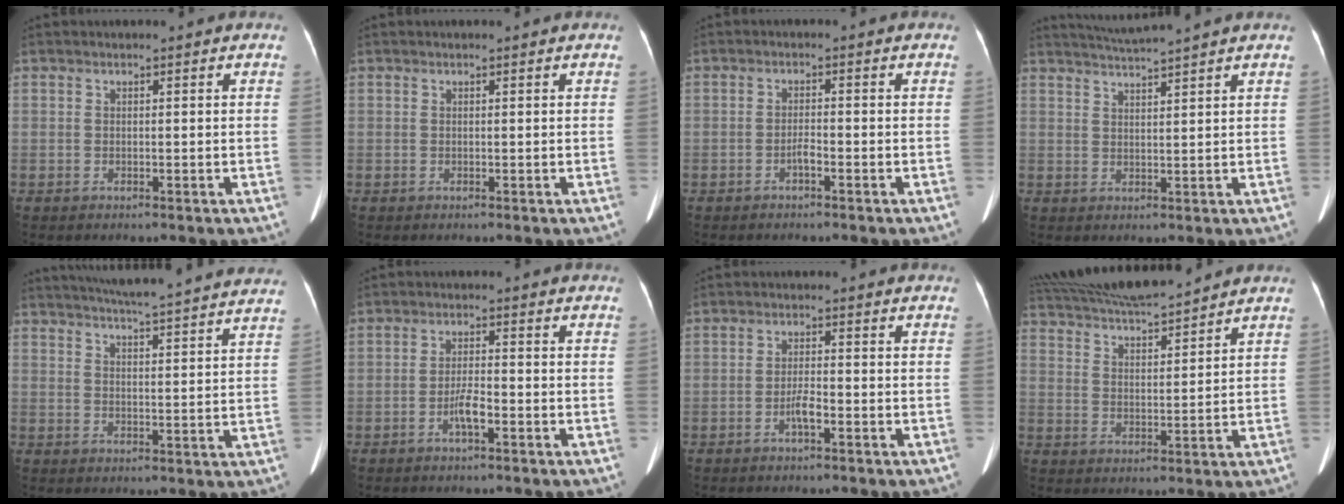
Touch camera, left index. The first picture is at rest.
{"total": 0.0}
{"total": 1.6, "force": [-1.1, 0.1, 1.1], "torque": [-0.021, 0.001, -0.019]}
{"total": 5.3, "force": [4.8, -1.5, 1.6], "torque": [-0.029, 0.009, 0.081]}
{"total": 21.2, "force": [19.5, 0.3, 8.3], "torque": [-0.131, -0.008, 0.246]}
{"total": 3.2, "force": [-1.7, 0.5, 2.7], "torque": [-0.052, 0.000, -0.032]}
{"total": 2.5, "force": [-1.4, 0.3, 2.1], "torque": [-0.039, 0.000, -0.026]}
{"total": 12.8, "force": [11.8, 0.5, 4.9], "torque": [-0.105, 0.016, 0.203]}